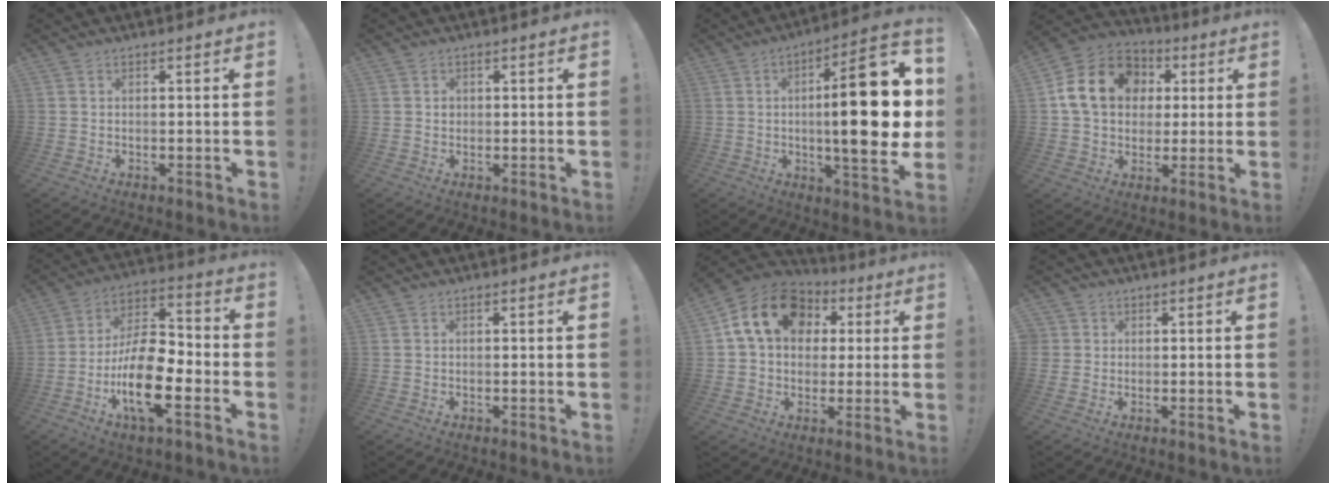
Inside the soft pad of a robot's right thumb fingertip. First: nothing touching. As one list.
[{"total": 1.3, "force": [0.2, 1.2, 0.3], "torque": [0.001, -0.001, 0.002]}, {"total": 24.9, "force": [0.2, 6.9, 23.9], "torque": [-0.353, -0.001, 0.000]}, {"total": 16.9, "force": [4.3, 13.3, 9.6], "torque": [-0.159, 0.003, 0.084]}, {"total": 18.4, "force": [-7.2, 7.7, 15.1], "torque": [-0.285, 0.033, -0.121]}, {"total": 0.0}, {"total": 17.2, "force": [5.6, 12.9, 10.0], "torque": [-0.146, -0.003, 0.105]}, {"total": 2.1, "force": [0.5, 2.0, 0.2], "torque": [-0.005, 0.001, 0.009]}]